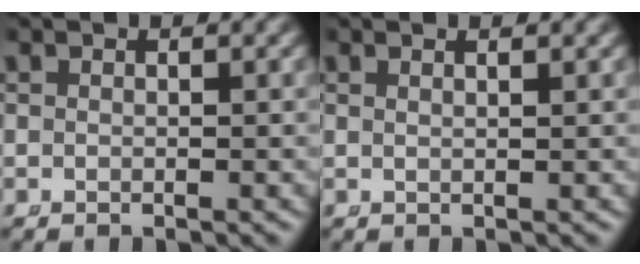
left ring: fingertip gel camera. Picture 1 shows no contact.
{"total": 0.8, "force": [0.5, -0.5, 0.5], "torque": [-0.010, -0.004, 0.013]}